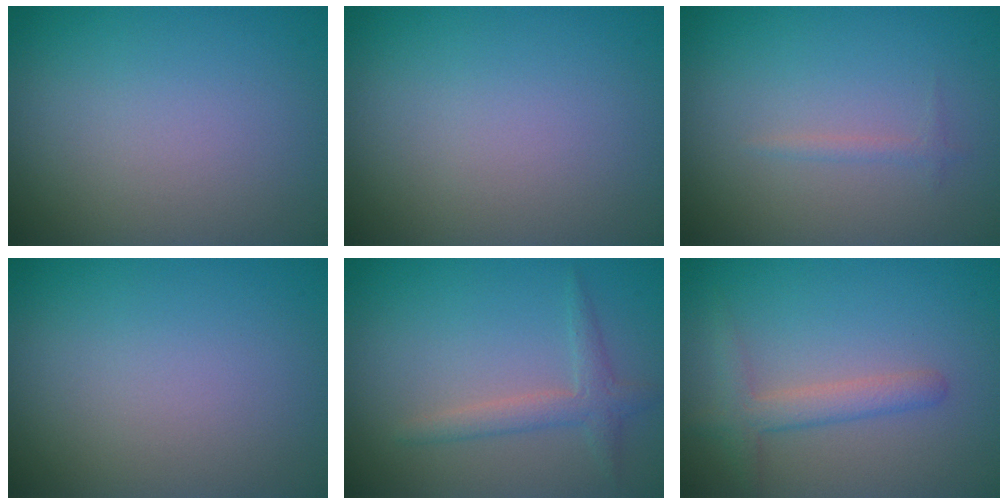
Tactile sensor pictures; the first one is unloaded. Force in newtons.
{"total": 0.0}
{"total": 0.7, "press": 0.7, "slide": 0.1}
{"total": 0.0}
{"total": 2.1, "press": 2.1, "slide": 0.1}
{"total": 1.8, "press": 1.8, "slide": 0.2}